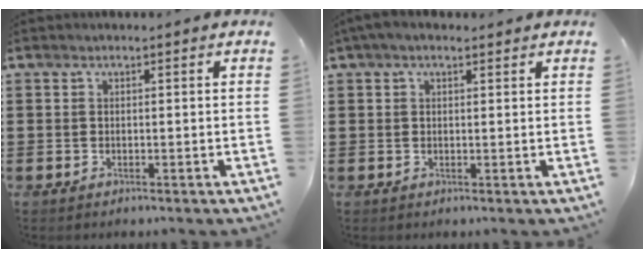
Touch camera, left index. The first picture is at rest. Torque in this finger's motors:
{"motor_torque": [2.14, 0.00, 0.46, 0.13]}